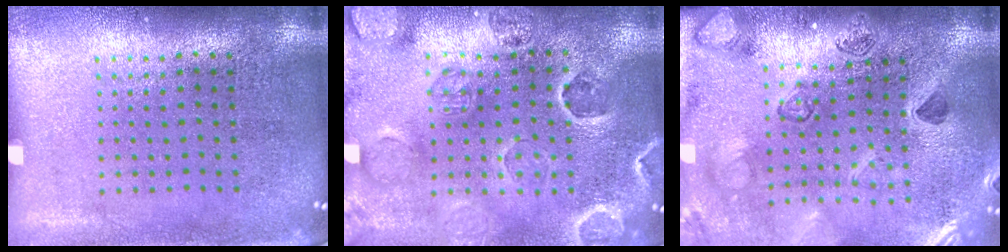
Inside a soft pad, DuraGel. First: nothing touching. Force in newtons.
{"total": 2.7, "press": 2.7, "slide": 0.5}
{"total": 2.3, "press": 2.3, "slide": 0.2}